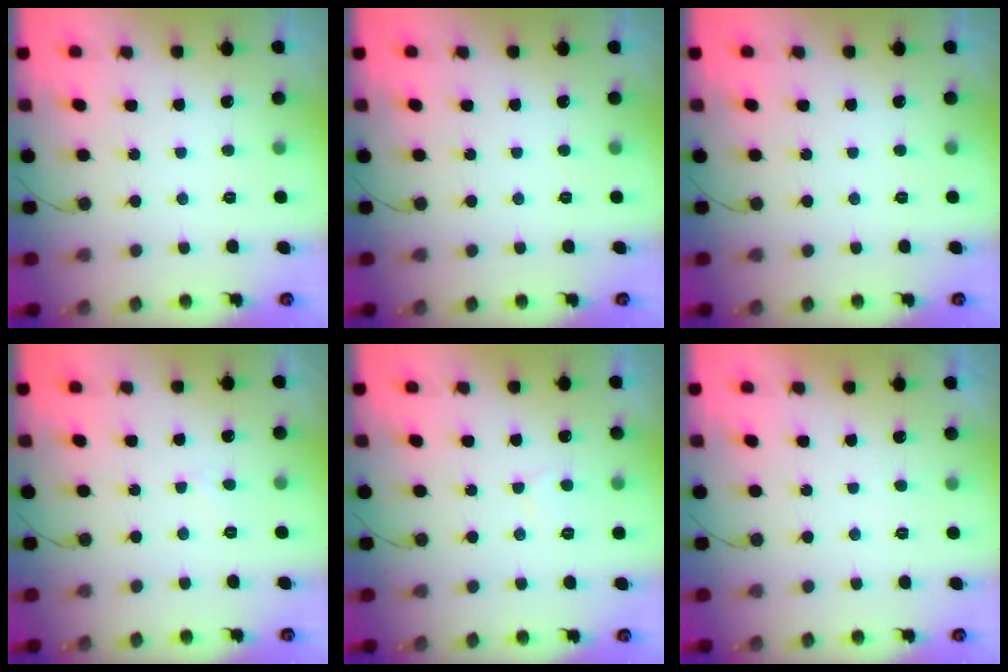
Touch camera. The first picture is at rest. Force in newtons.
{"total": 0.0}
{"total": 0.0}
{"total": 2.3, "press": 2.3, "slide": 0.3}
{"total": 3.2, "press": 3.2, "slide": 0.5}
{"total": 0.8, "press": 0.7, "slide": 0.4}